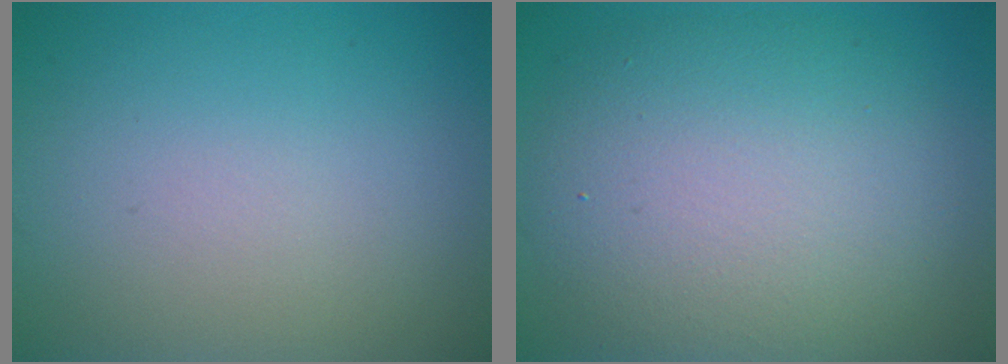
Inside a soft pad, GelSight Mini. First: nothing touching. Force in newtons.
{"total": 9.4, "press": 9.3, "slide": 1.0}